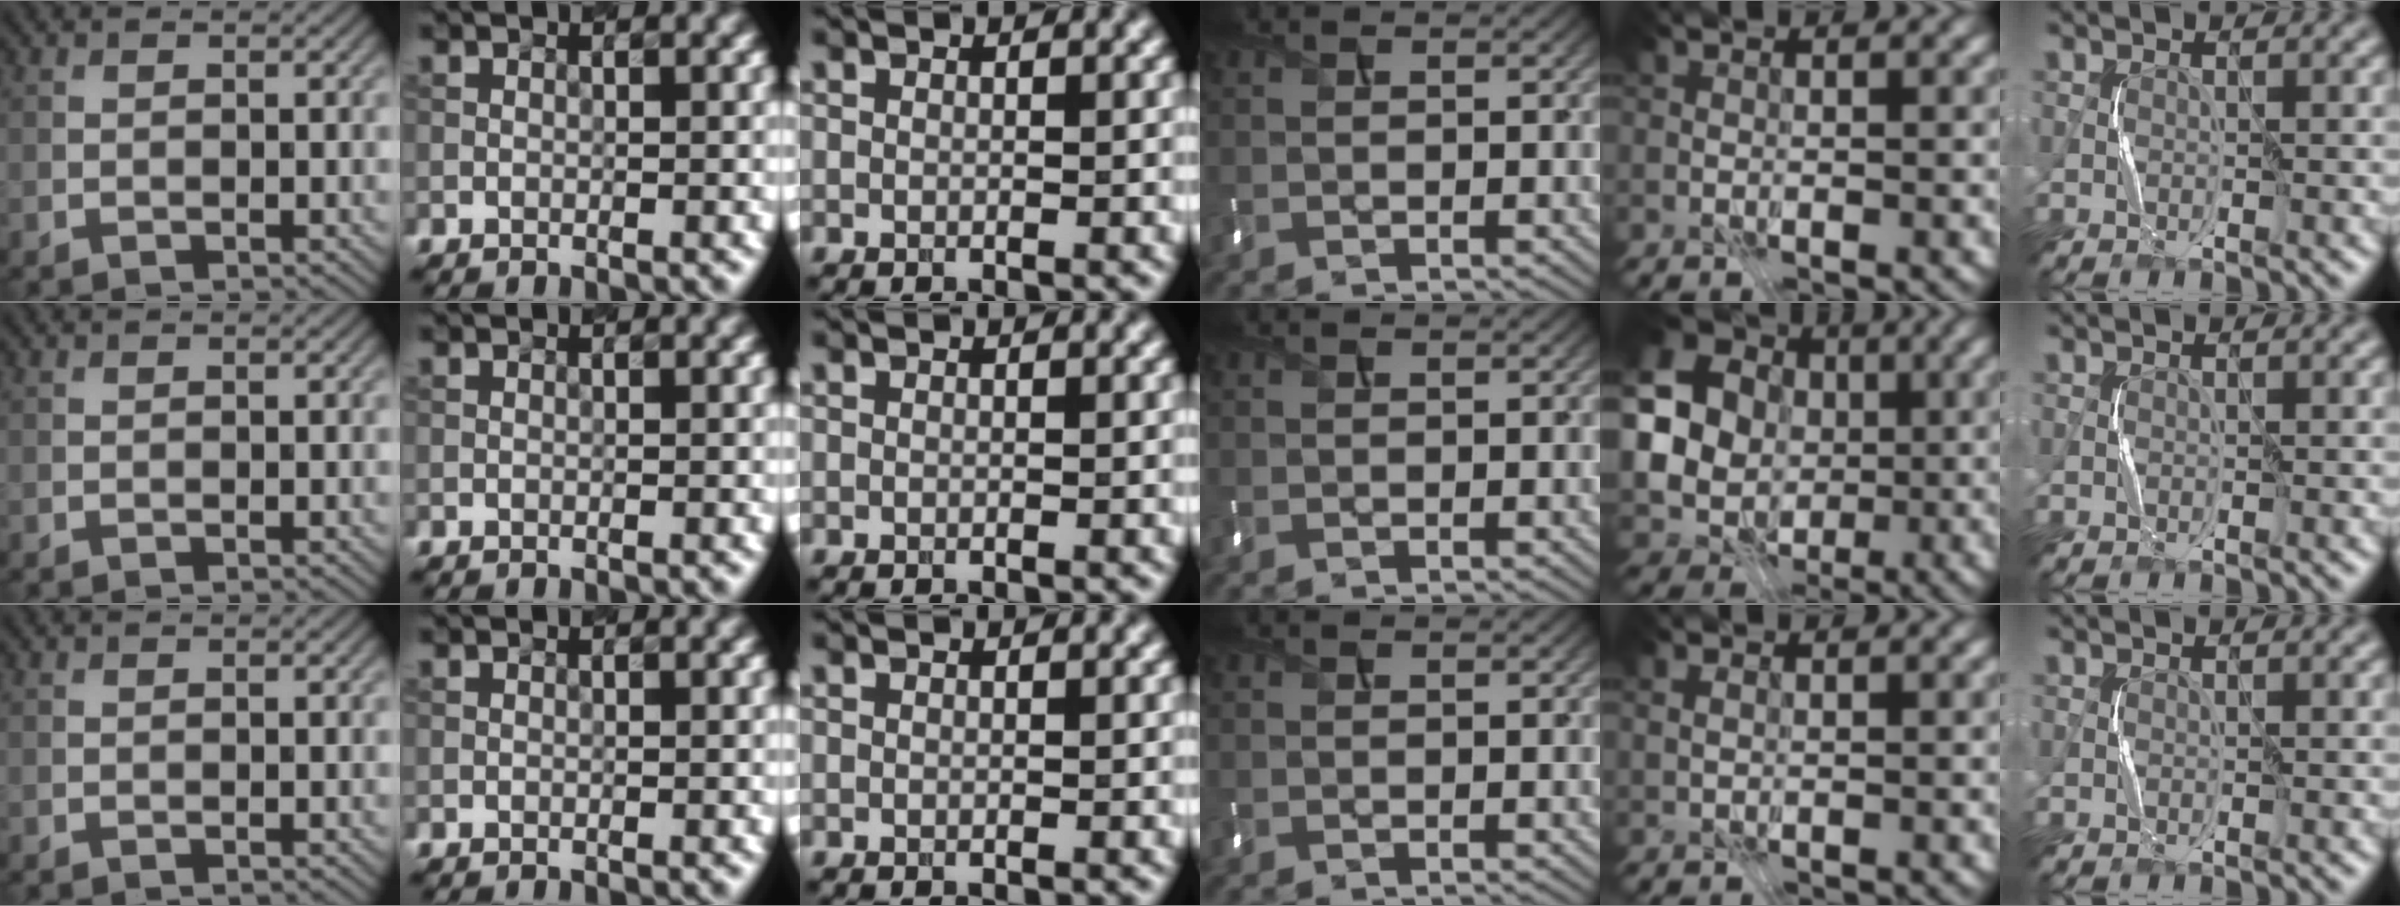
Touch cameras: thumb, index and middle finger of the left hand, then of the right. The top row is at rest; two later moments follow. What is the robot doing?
{"motion": "press", "object": "keyboard"}